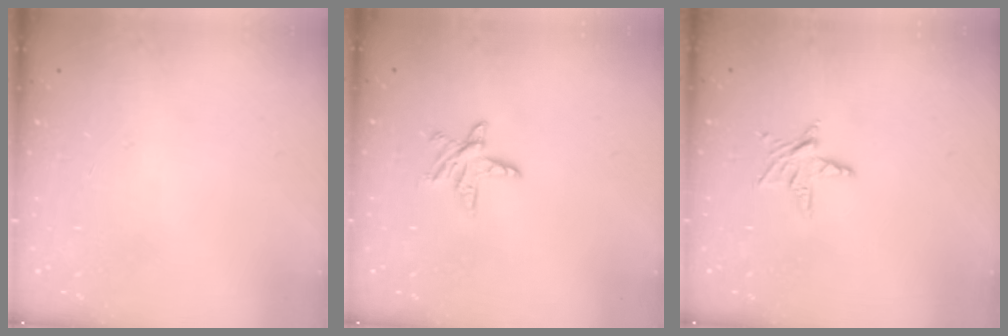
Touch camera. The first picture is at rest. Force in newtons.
{"total": 7.3, "press": 7.2, "slide": 0.5}
{"total": 5.5, "press": 5.5, "slide": 0.5}